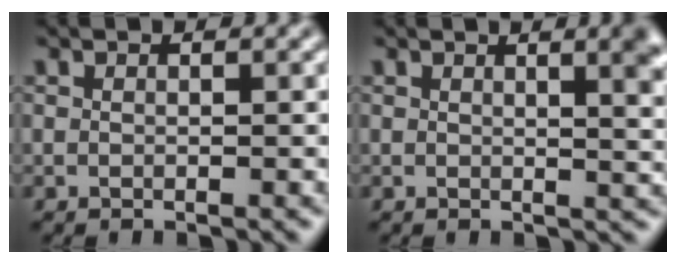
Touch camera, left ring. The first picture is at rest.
{"total": 5.7, "force": [2.4, 2.3, 4.6], "torque": [-0.014, 0.020, 0.025]}